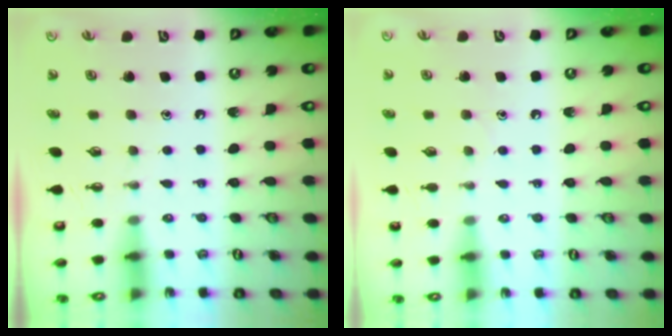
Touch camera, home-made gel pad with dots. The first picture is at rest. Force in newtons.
{"total": 2.9, "press": 2.9, "slide": 0.3}